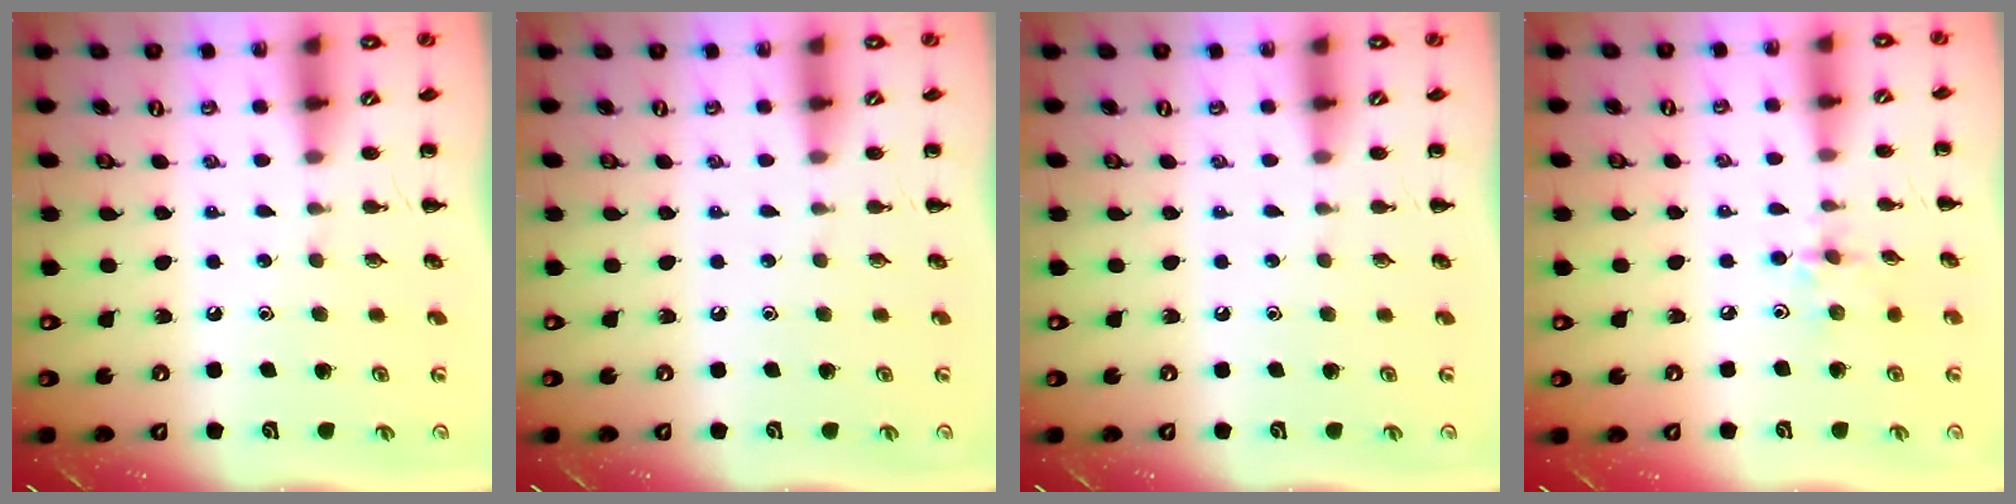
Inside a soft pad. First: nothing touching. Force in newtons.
{"total": 0.0}
{"total": 0.0}
{"total": 2.9, "press": 2.9, "slide": 0.5}